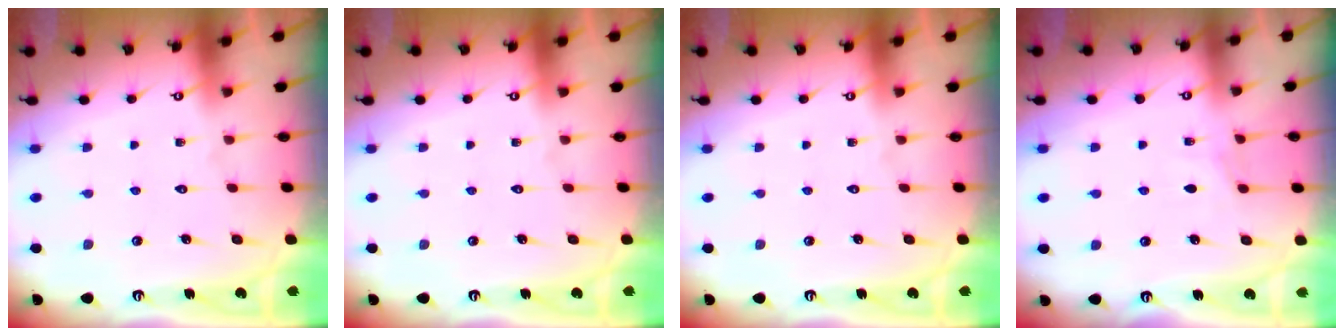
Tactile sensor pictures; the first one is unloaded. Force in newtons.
{"total": 0.0}
{"total": 0.0}
{"total": 3.0, "press": 2.9, "slide": 0.5}